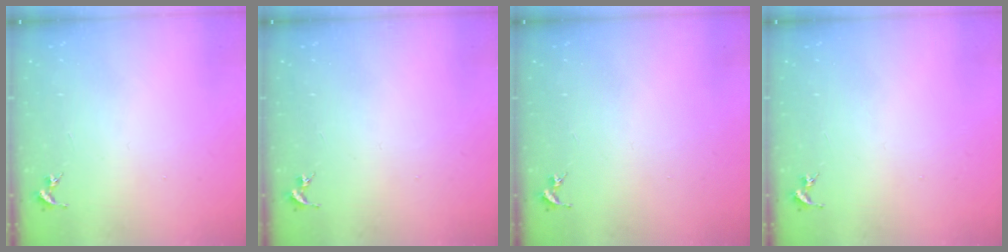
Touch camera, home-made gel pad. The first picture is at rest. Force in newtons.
{"total": 0.0}
{"total": 0.0}
{"total": 0.0}